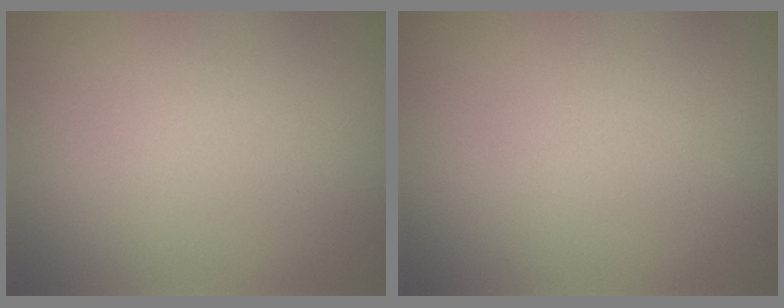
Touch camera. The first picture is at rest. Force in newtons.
{"total": 0.0}